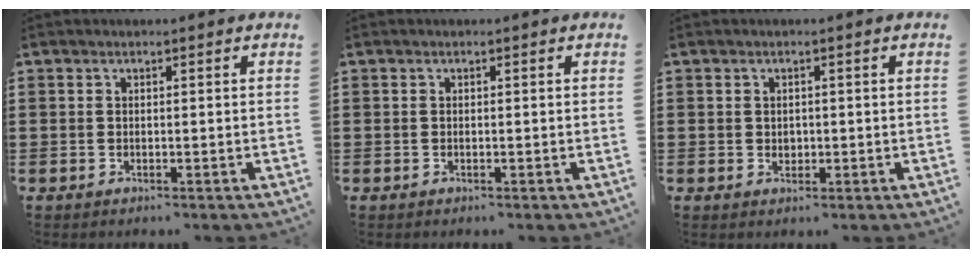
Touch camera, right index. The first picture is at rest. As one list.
[{"total": 0.0}, {"total": 1.0, "force": [0.2, 0.9, 0.5], "torque": [-0.011, 0.005, 0.003]}]